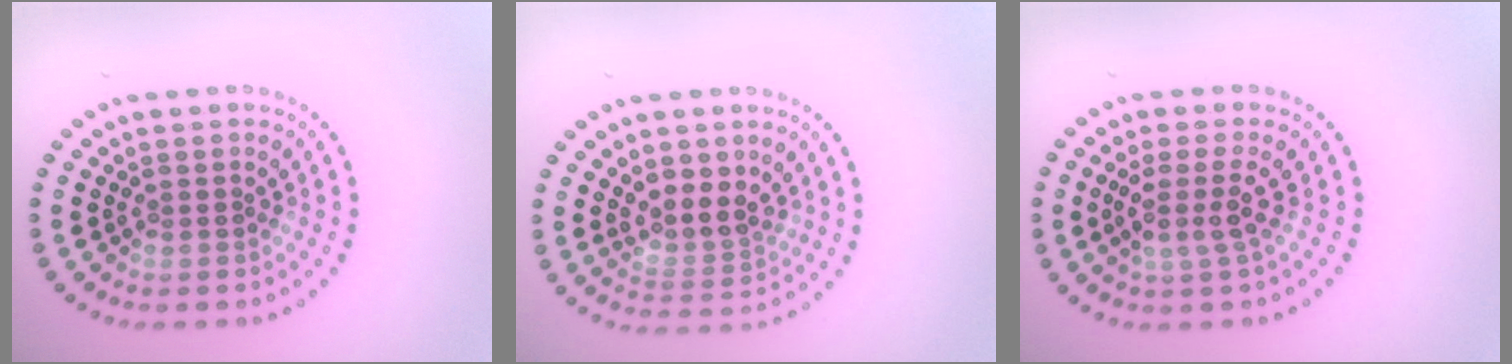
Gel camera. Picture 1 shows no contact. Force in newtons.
{"total": 3.3, "press": 2.8, "slide": 1.6}
{"total": 2.6, "press": 1.9, "slide": 1.7}